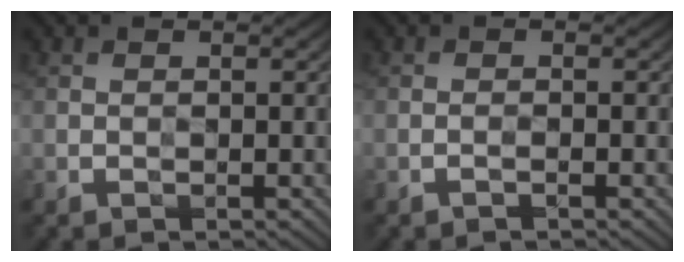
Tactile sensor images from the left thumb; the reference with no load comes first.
{"total": 0.7, "force": [-0.5, -0.4, 0.3], "torque": [-0.009, 0.007, -0.010]}